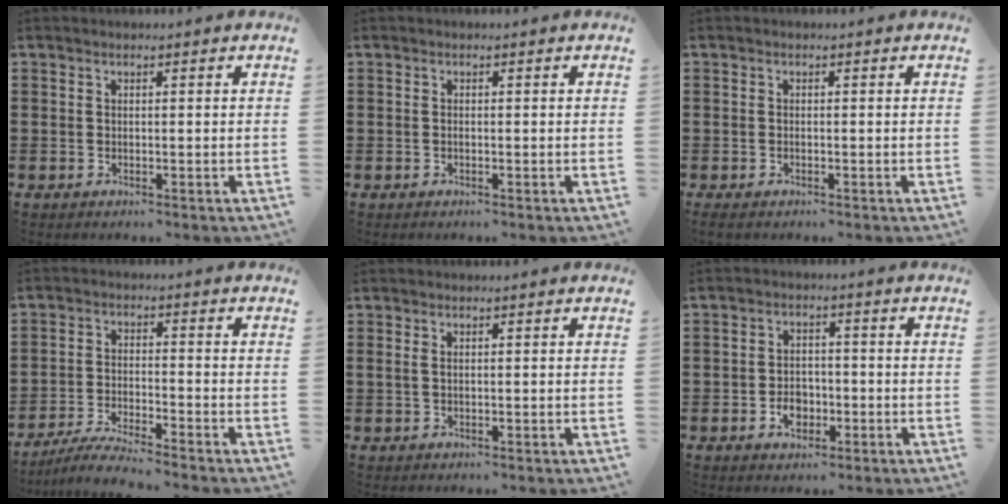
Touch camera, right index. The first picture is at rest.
{"total": 0.0}
{"total": 0.6, "force": [-0.5, 0.2, 0.3], "torque": [-0.008, -0.004, -0.008]}
{"total": 4.7, "force": [-4.4, -0.2, 1.4], "torque": [-0.038, -0.010, -0.091]}
{"total": 0.9, "force": [0.2, 0.4, 0.7], "torque": [-0.016, 0.005, 0.003]}
{"total": 3.8, "force": [-1.4, 2.8, 2.3], "torque": [-0.037, 0.000, -0.028]}